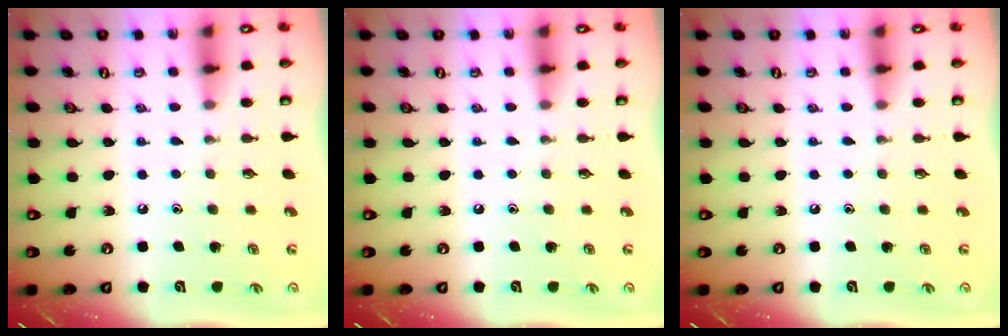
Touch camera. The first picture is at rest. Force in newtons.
{"total": 0.0}
{"total": 0.0}